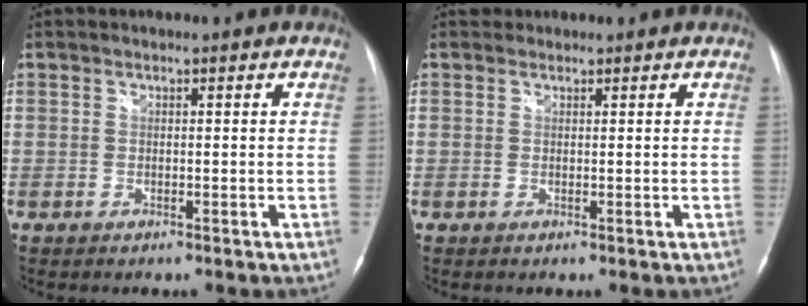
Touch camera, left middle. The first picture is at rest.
{"total": 1.0, "force": [0.7, 0.5, -0.3], "torque": [0.006, 0.007, 0.010]}